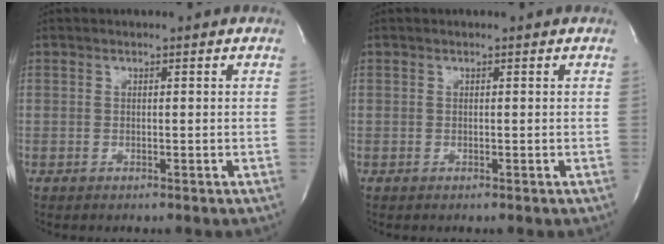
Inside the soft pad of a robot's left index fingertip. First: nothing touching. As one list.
[{"total": 0.8, "force": [-0.8, -0.1, -0.1], "torque": [0.005, -0.011, -0.015]}]